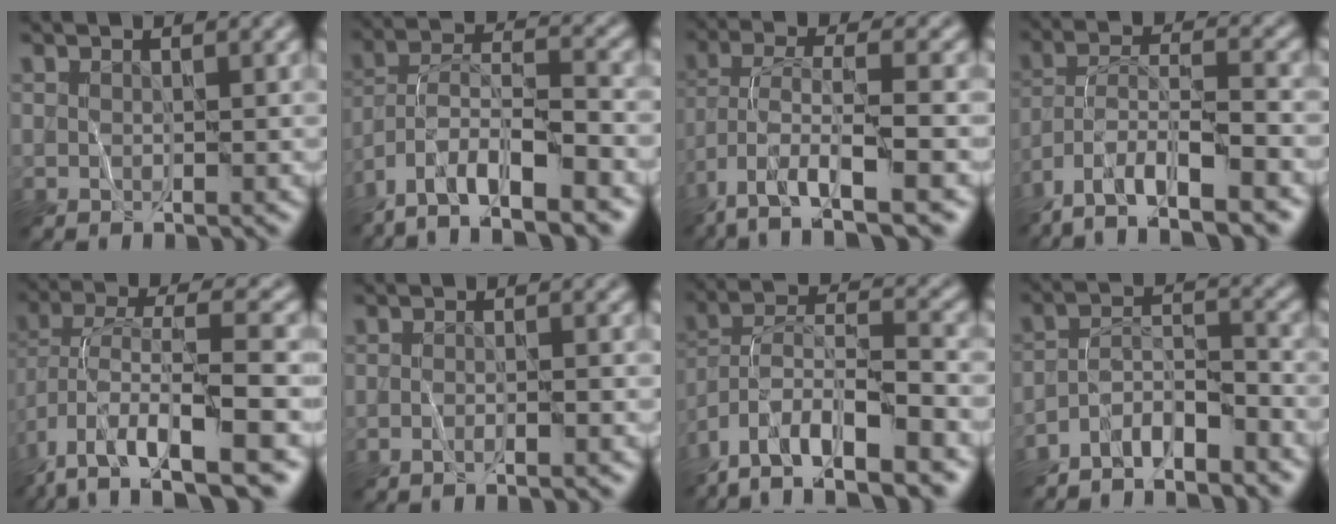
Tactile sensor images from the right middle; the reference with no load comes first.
{"total": 12.7, "force": [-9.3, 4.0, 7.7], "torque": [-0.125, 0.008, -0.148]}
{"total": 9.7, "force": [-5.8, 2.6, 7.4], "torque": [-0.139, 0.000, -0.106]}
{"total": 12.1, "force": [-9.0, 3.5, 7.3], "torque": [-0.126, -0.001, -0.144]}
{"total": 11.0, "force": [-5.0, 3.8, 9.1], "torque": [-0.176, 0.017, -0.078]}
{"total": 1.8, "force": [-0.7, 0.6, 1.6], "torque": [-0.003, 0.005, -0.021]}
{"total": 14.1, "force": [-10.1, 4.9, 8.5], "torque": [-0.142, 0.015, -0.152]}
{"total": 5.2, "force": [-4.5, 1.1, 2.3], "torque": [-0.035, 0.007, -0.083]}